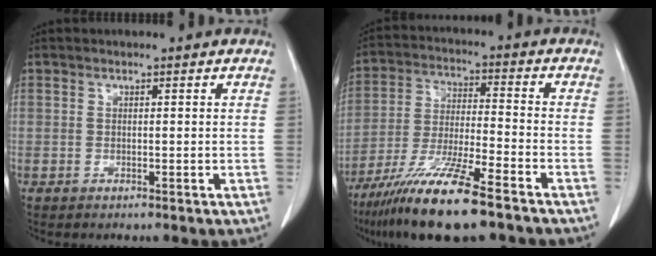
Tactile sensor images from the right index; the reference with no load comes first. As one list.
[{"total": 14.9, "force": [-10.3, 1.1, 10.7], "torque": [-0.216, -0.044, -0.189]}]